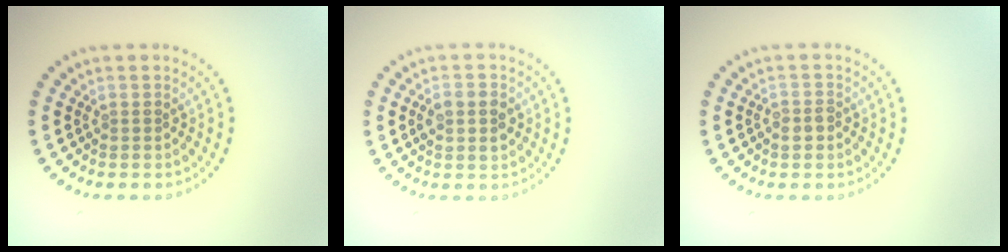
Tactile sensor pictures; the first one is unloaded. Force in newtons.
{"total": 2.6, "press": 2.6, "slide": 0.2}
{"total": 1.6, "press": 1.4, "slide": 0.7}